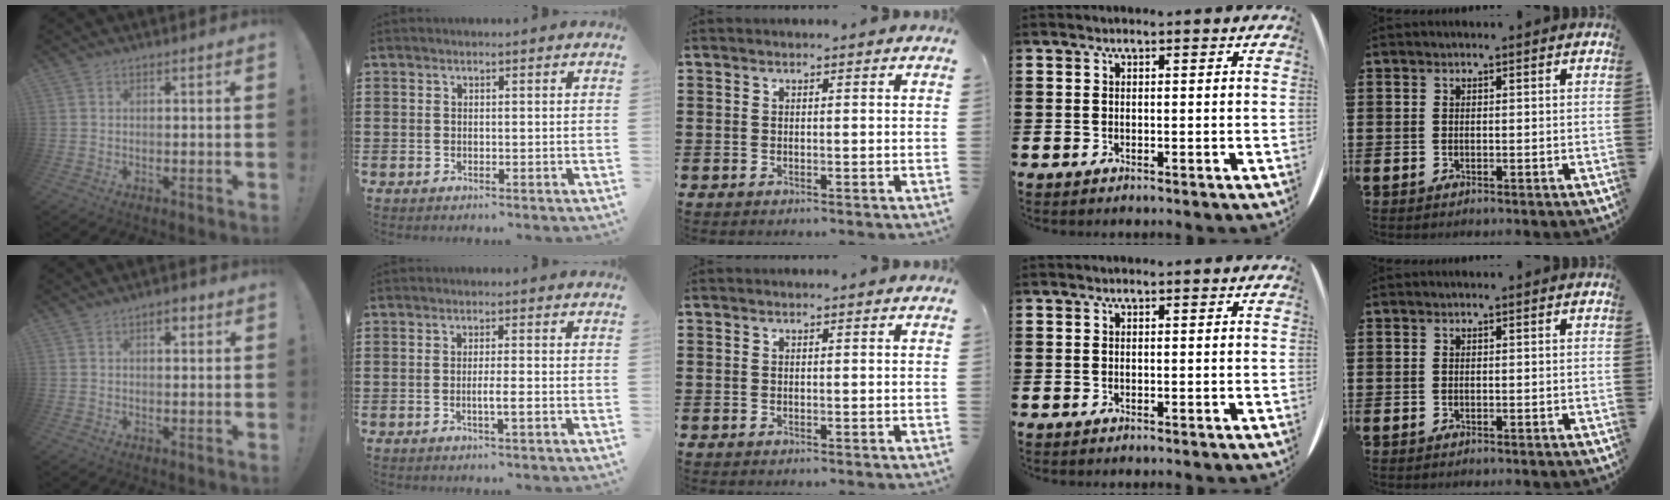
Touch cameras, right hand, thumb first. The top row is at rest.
{"thumb": {"total": 2.7, "force": [1.1, 1.4, 2.0], "torque": [-0.019, -0.001, 0.013]}, "index": {"total": 2.5, "force": [-0.8, 0.0, 2.4], "torque": [-0.041, -0.003, -0.017]}}